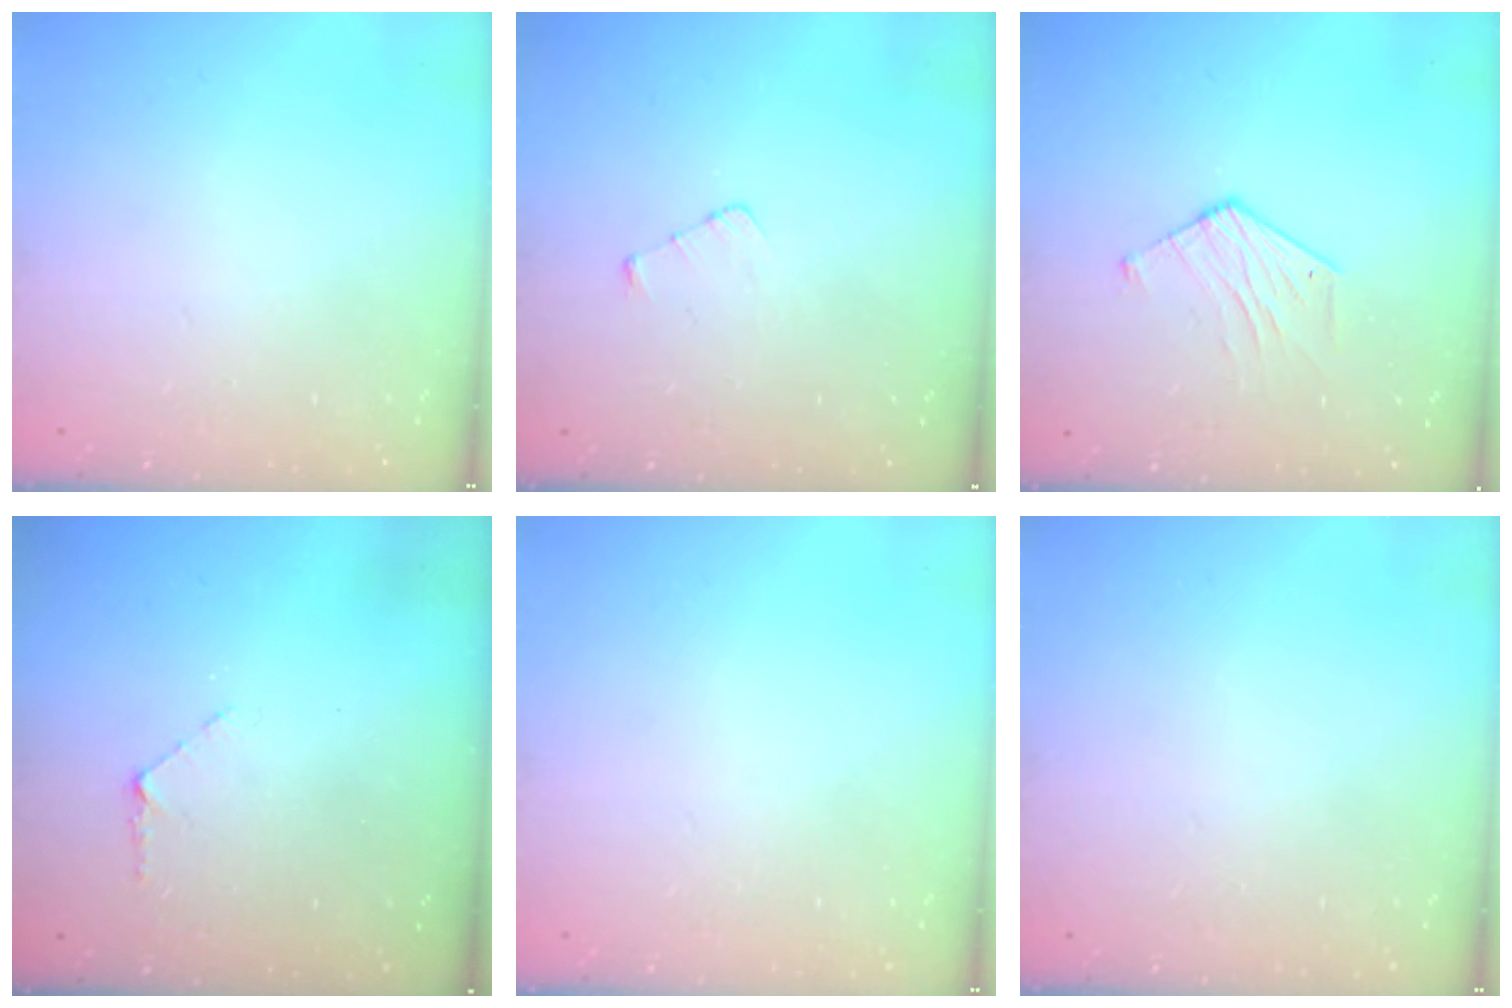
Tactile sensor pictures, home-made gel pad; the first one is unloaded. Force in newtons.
{"total": 2.9, "press": 2.9, "slide": 0.3}
{"total": 6.3, "press": 6.3, "slide": 0.5}
{"total": 3.9, "press": 3.9, "slide": 0.3}
{"total": 0.0}
{"total": 0.0}